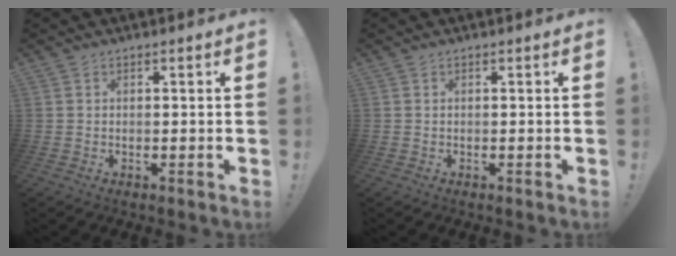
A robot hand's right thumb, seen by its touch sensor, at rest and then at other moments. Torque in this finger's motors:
{"motor_torque": [-0.01, 0.00, 0.01, 0.00, 0.01]}